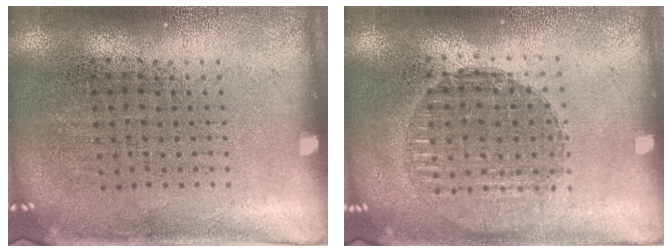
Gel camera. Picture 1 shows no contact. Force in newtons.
{"total": 1.4, "press": 1.2, "slide": 0.6}